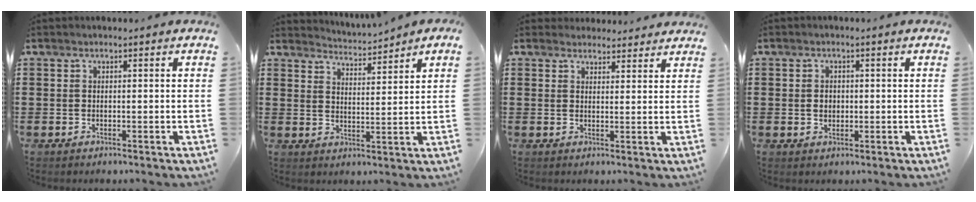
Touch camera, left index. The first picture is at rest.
{"total": 3.2, "force": [3.2, -0.6, -0.1], "torque": [-0.011, -0.021, 0.054]}
{"total": 2.8, "force": [2.6, 0.8, 0.0], "torque": [-0.001, -0.007, 0.049]}
{"total": 1.8, "force": [0.0, 1.5, 1.1], "torque": [-0.025, 0.008, -0.002]}